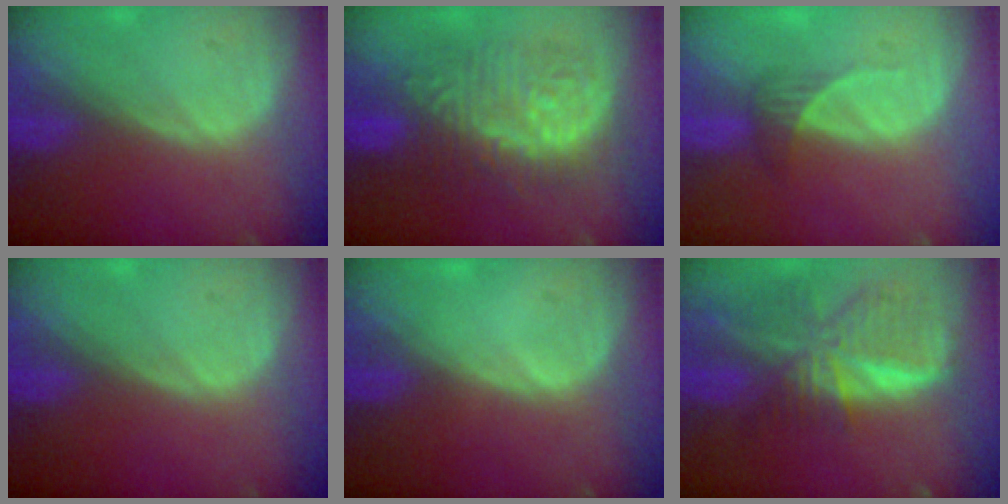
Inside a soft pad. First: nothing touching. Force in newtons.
{"total": 10.3, "press": 10.3, "slide": 0.5}
{"total": 2.1, "press": 1.9, "slide": 0.9}
{"total": 0.0}
{"total": 0.5, "press": 0.1, "slide": 0.5}
{"total": 9.3, "press": 8.2, "slide": 4.5}